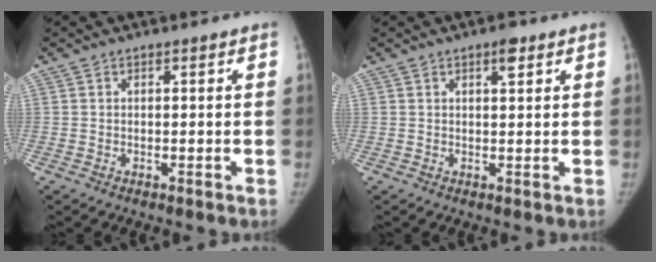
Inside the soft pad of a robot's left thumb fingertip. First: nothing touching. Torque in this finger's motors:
{"motor_torque": [0.08, -0.12, 0.67, -0.45, 0.12]}